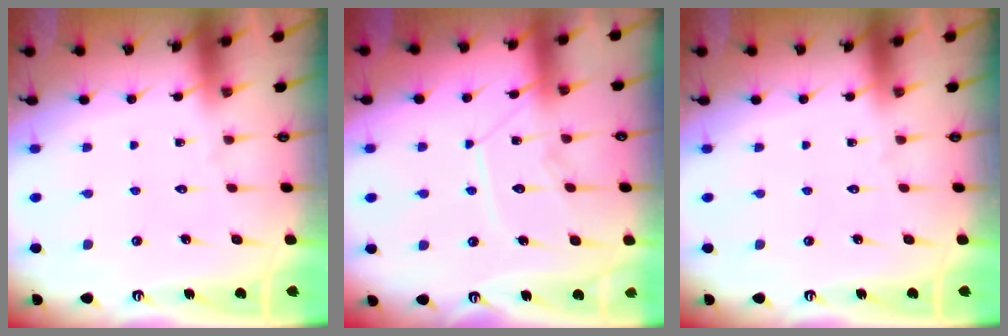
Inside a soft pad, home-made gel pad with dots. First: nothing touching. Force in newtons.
{"total": 11.0, "press": 10.9, "slide": 0.8}
{"total": 0.0}